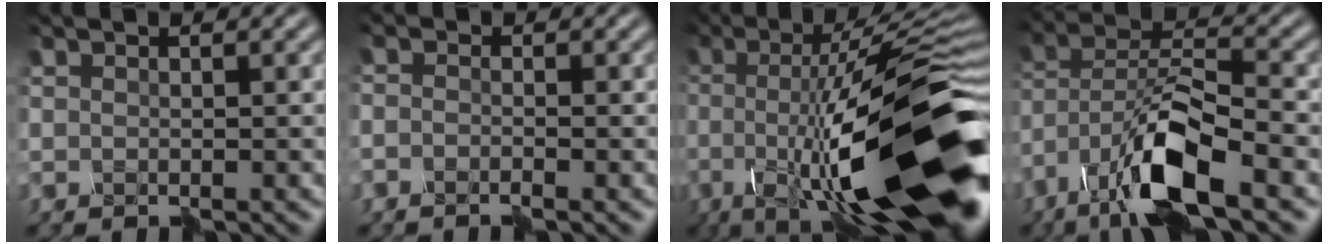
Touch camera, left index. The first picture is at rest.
{"total": 1.9, "force": [-1.7, -0.4, -0.8], "torque": [0.006, -0.001, -0.033]}
{"total": 17.3, "force": [-4.1, 4.0, 16.3], "torque": [-0.229, 0.011, -0.075]}
{"total": 8.7, "force": [-6.3, 1.8, 5.7], "torque": [-0.124, 0.009, -0.120]}